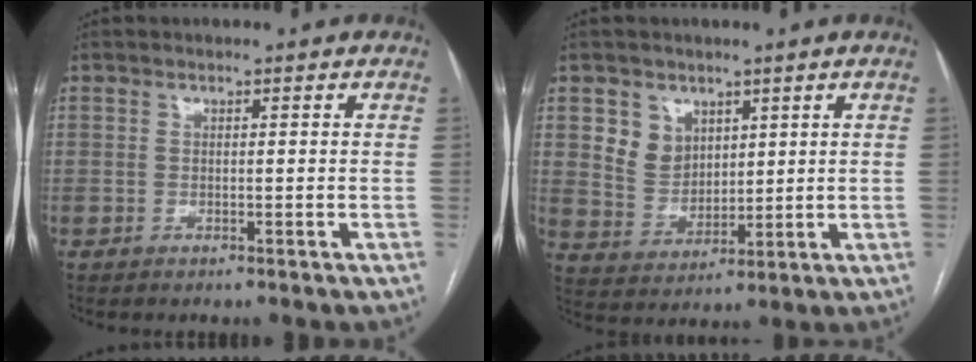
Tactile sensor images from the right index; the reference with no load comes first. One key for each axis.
{"total": 6.3, "fx": 3.1, "fy": 5.1, "fz": 1.9, "tx": -0.044, "ty": 0.007, "tz": 0.068}